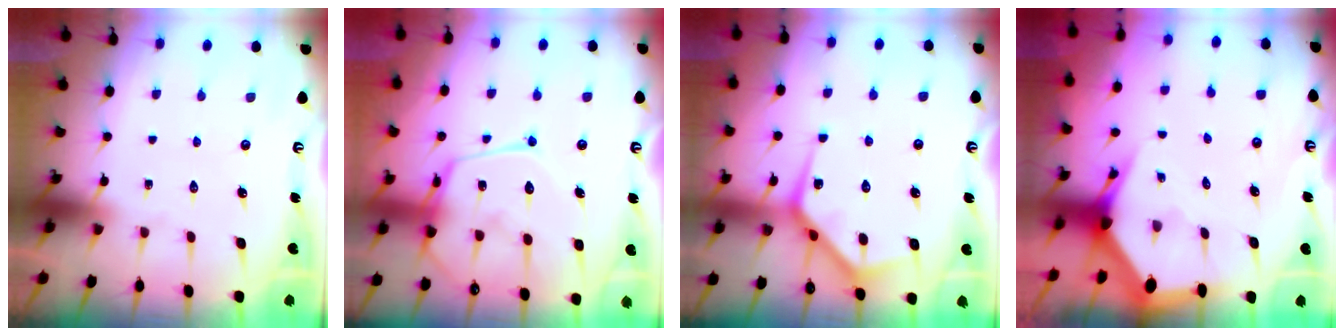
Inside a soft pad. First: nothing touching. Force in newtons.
{"total": 15.0, "press": 15.0, "slide": 1.4}
{"total": 11.0, "press": 11.0, "slide": 0.2}
{"total": 3.7, "press": 3.7, "slide": 0.4}